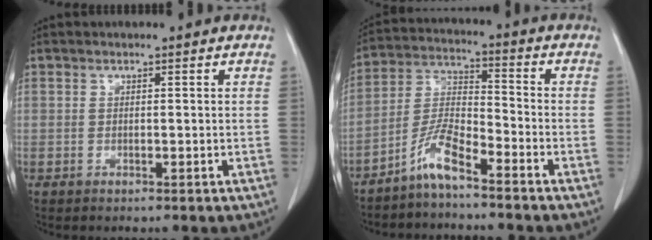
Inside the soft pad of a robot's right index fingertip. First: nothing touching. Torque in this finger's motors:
{"motor_torque": [0.19, -0.19, 0.15, 0.06]}